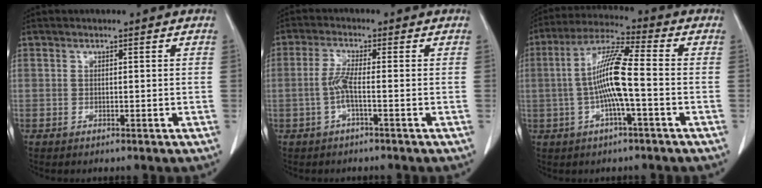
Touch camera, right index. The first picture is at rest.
{"total": 3.4, "force": [-0.9, 0.0, 3.2], "torque": [-0.072, 0.002, -0.022]}
{"total": 10.0, "force": [-1.2, 0.5, 9.9], "torque": [-0.196, 0.014, -0.029]}